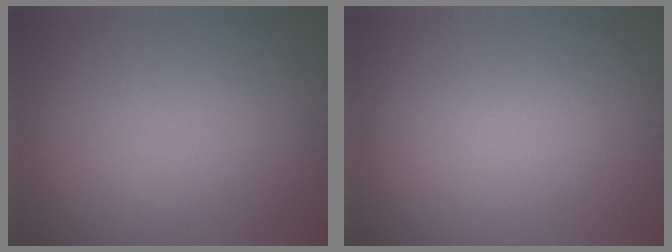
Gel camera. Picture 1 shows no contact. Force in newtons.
{"total": 0.0}